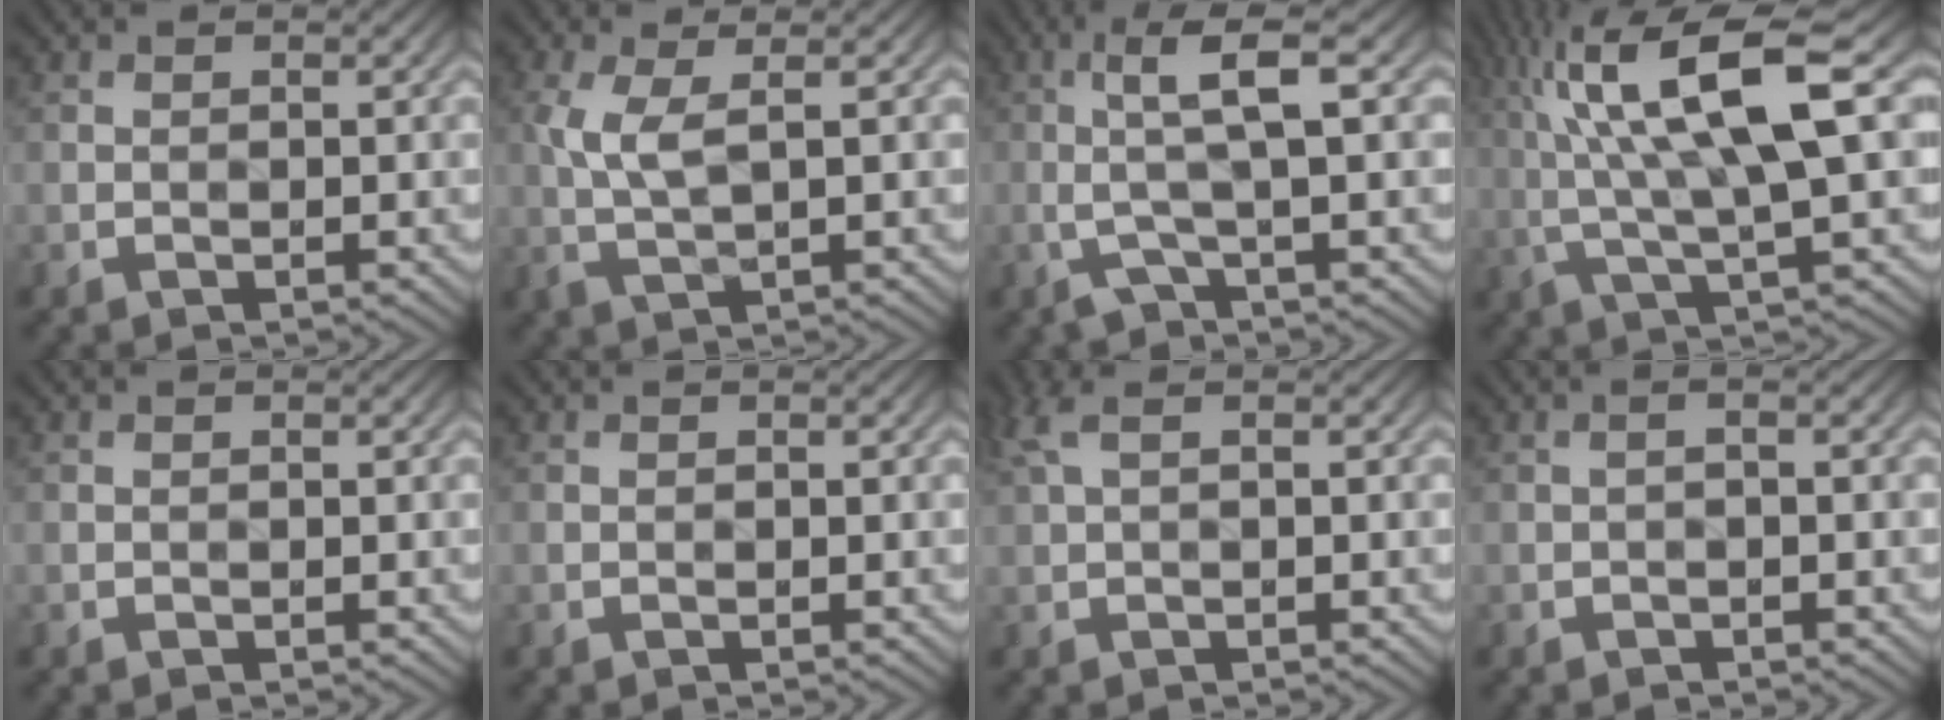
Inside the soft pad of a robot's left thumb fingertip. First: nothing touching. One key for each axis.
{"total": 4.2, "fx": 0.8, "fy": 1.3, "fz": 3.9, "tx": -0.099, "ty": 0.003, "tz": 0.018}
{"total": 5.8, "fx": 0.0, "fy": 0.9, "fz": 5.7, "tx": -0.110, "ty": 0.021, "tz": -0.012}
{"total": 13.9, "fx": 3.5, "fy": 3.6, "fz": 13.0, "tx": -0.262, "ty": 0.014, "tz": 0.063}
{"total": 0.0}
{"total": 0.0}
{"total": 2.7, "fx": 1.2, "fy": 0.7, "fz": 2.3, "tx": -0.055, "ty": 0.013, "tz": 0.023}
{"total": 1.0, "fx": -0.2, "fy": 0.1, "fz": 0.9, "tx": -0.015, "ty": 0.003, "tz": -0.006}